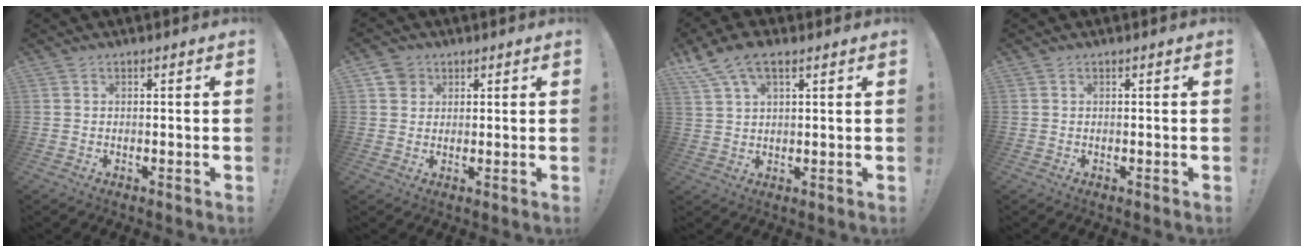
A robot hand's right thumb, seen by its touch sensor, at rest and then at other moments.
{"total": 4.4, "force": [2.3, 3.7, 0.8], "torque": [-0.007, -0.011, 0.043]}
{"total": 7.8, "force": [4.8, 3.3, 5.3], "torque": [-0.102, -0.009, 0.094]}
{"total": 0.0}